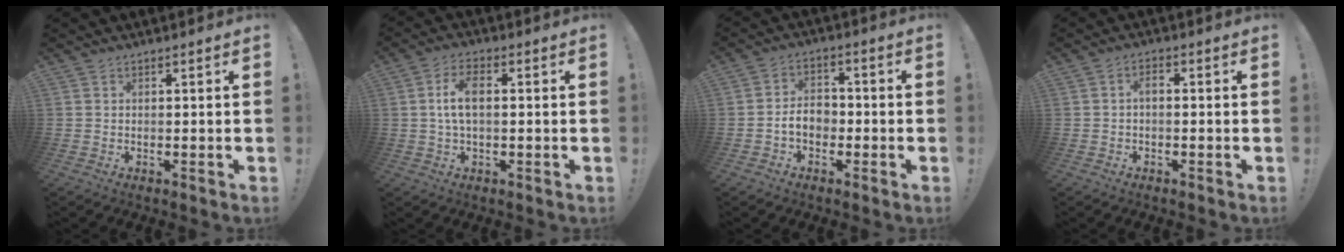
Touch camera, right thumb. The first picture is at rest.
{"total": 7.1, "force": [0.6, 3.3, 6.3], "torque": [-0.127, 0.008, 0.009]}
{"total": 6.7, "force": [-2.0, 4.7, 4.3], "torque": [-0.083, 0.013, -0.036]}
{"total": 2.2, "force": [-0.7, 0.8, 1.9], "torque": [-0.042, 0.011, -0.013]}